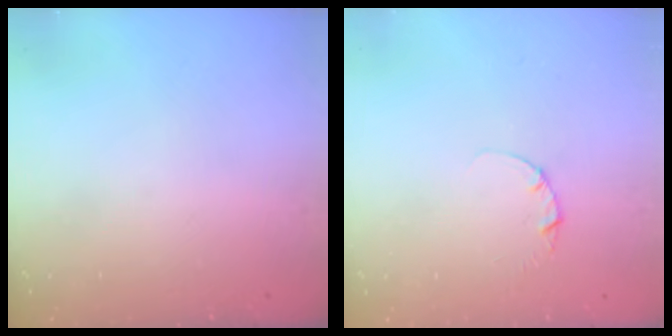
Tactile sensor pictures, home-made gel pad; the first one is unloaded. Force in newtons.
{"total": 1.3, "press": 1.3, "slide": 0.2}